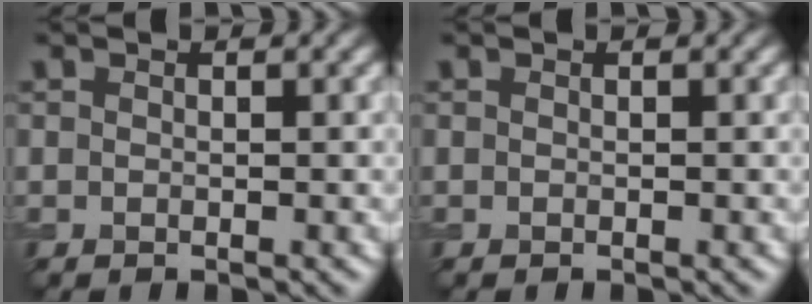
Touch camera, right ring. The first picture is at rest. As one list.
[{"total": 0.0}]